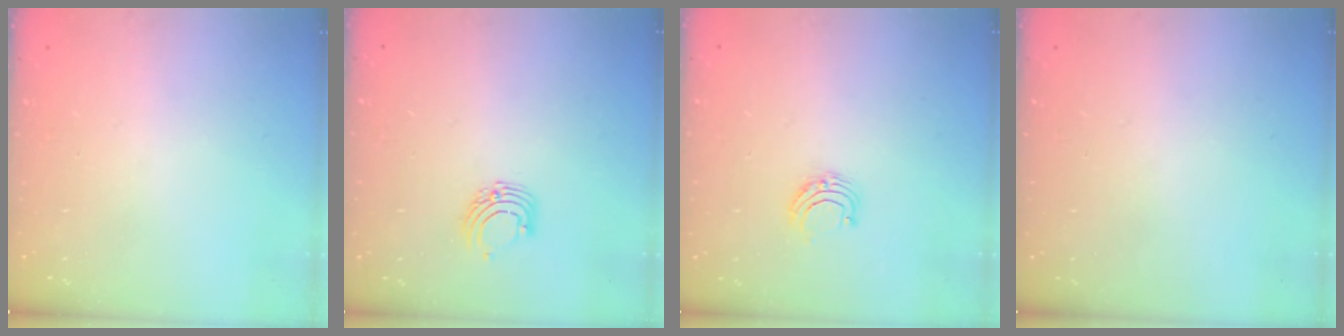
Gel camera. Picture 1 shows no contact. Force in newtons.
{"total": 5.9, "press": 5.9, "slide": 0.6}
{"total": 5.0, "press": 5.0, "slide": 0.5}
{"total": 0.0}